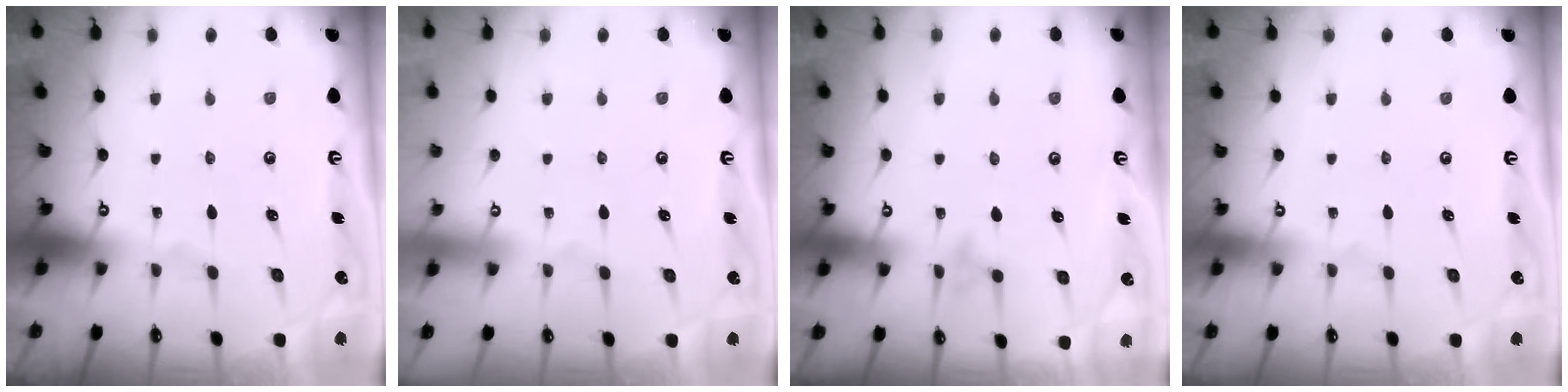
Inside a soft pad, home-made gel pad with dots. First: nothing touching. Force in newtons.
{"total": 3.9, "press": 3.9, "slide": 0.1}
{"total": 6.9, "press": 6.9, "slide": 0.5}
{"total": 3.9, "press": 3.9, "slide": 0.2}